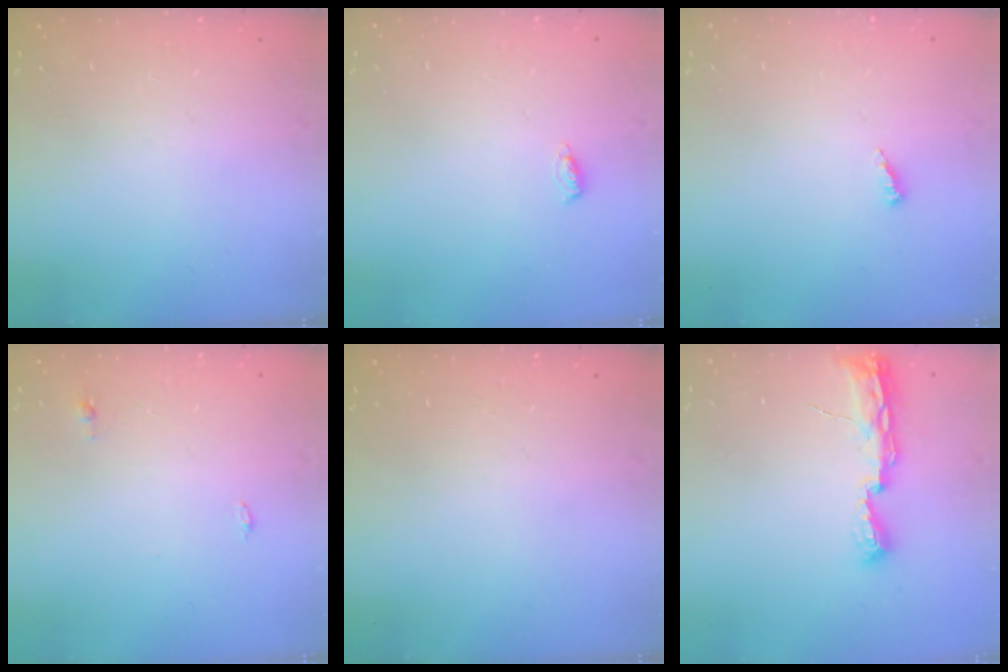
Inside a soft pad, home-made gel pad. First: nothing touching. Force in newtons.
{"total": 4.4, "press": 4.1, "slide": 1.5}
{"total": 3.9, "press": 3.9, "slide": 0.2}
{"total": 3.7, "press": 3.3, "slide": 1.7}
{"total": 0.0}
{"total": 8.0, "press": 8.0, "slide": 0.8}